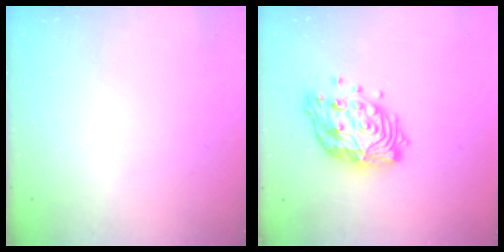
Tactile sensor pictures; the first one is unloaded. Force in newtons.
{"total": 16.8, "press": 16.7, "slide": 1.5}